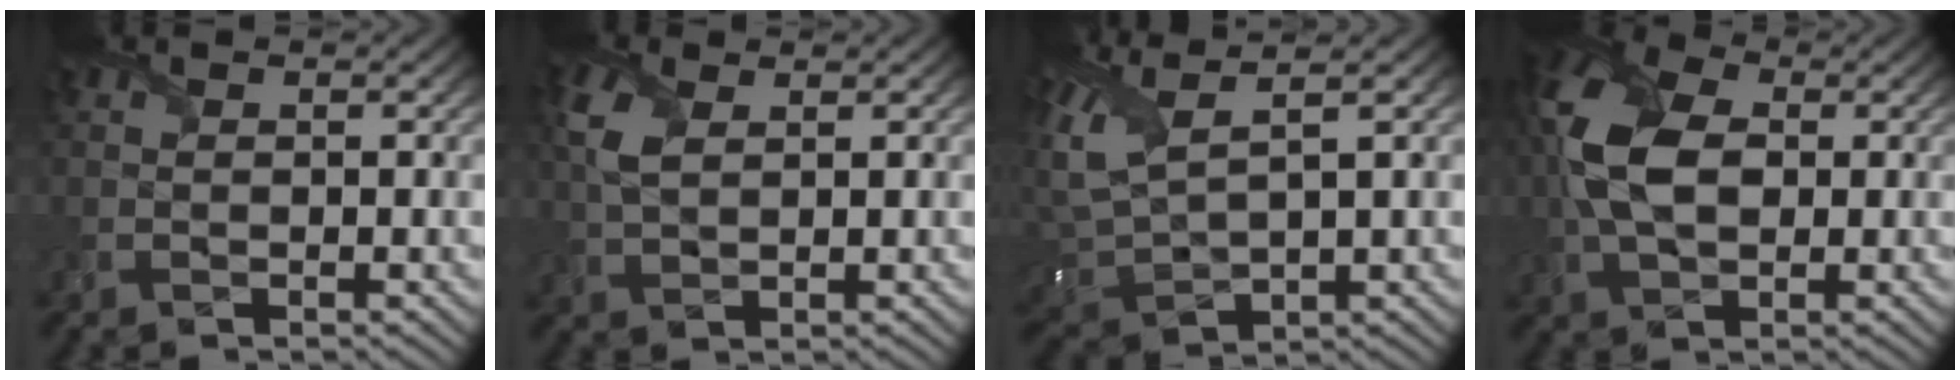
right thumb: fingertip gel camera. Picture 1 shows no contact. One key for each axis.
{"total": 4.3, "fx": 1.6, "fy": 2.4, "fz": 3.2, "tx": -0.096, "ty": 0.006, "tz": 0.029}
{"total": 8.7, "fx": 4.2, "fy": 2.8, "fz": 7.1, "tx": -0.194, "ty": 0.015, "tz": 0.085}
{"total": 10.8, "fx": 0.9, "fy": 6.6, "fz": 8.5, "tx": -0.216, "ty": 0.013, "tz": 0.006}